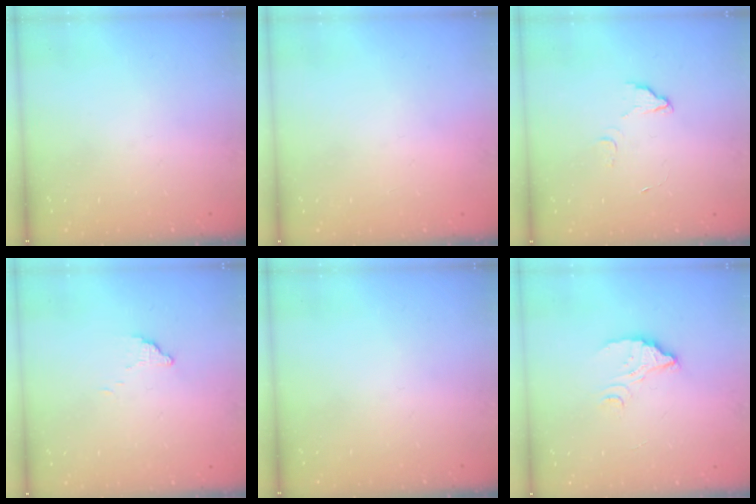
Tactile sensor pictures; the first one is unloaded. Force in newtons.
{"total": 2.2, "press": 2.2, "slide": 0.1}
{"total": 3.3, "press": 3.3, "slide": 0.2}
{"total": 3.2, "press": 3.2, "slide": 0.1}
{"total": 0.0}
{"total": 4.6, "press": 4.6, "slide": 0.3}